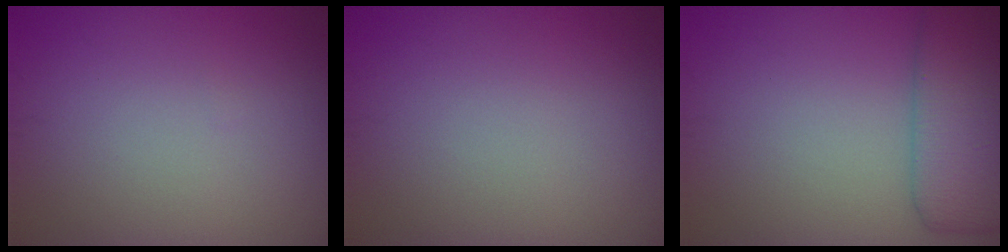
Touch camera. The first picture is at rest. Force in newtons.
{"total": 0.0}
{"total": 5.5, "press": 5.5, "slide": 0.1}